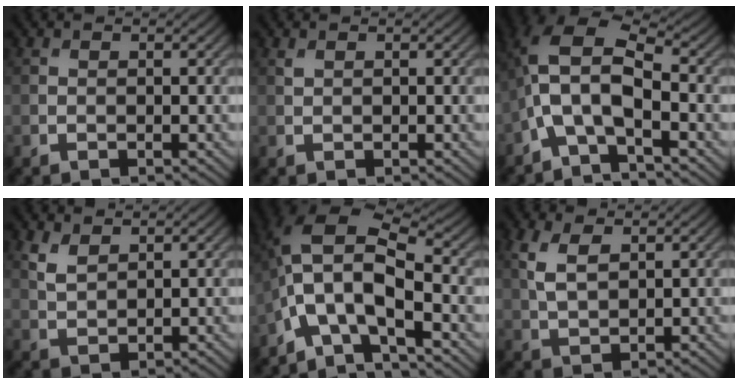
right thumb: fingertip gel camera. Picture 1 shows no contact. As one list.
[{"total": 0.5, "force": [0.4, 0.2, 0.3], "torque": [-0.011, 0.001, 0.009]}, {"total": 8.3, "force": [-2.4, 3.6, 7.0], "torque": [-0.145, 0.014, -0.064]}, {"total": 2.8, "force": [1.8, 1.3, 1.7], "torque": [-0.049, 0.000, 0.042]}, {"total": 10.2, "force": [-3.8, 4.0, 8.5], "torque": [-0.163, 0.007, -0.084]}, {"total": 4.6, "force": [1.7, 2.4, 3.5], "torque": [-0.093, 0.002, 0.036]}]